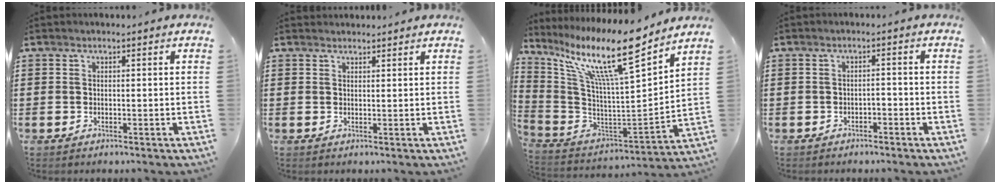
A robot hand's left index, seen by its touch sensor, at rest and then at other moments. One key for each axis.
{"total": 1.2, "fx": 1.2, "fy": 0.2, "fz": 0.1, "tx": -0.003, "ty": 0.000, "tz": 0.024}
{"total": 15.1, "fx": 11.1, "fy": 1.4, "fz": 10.1, "tx": -0.218, "ty": -0.072, "tz": 0.181}
{"total": 1.6, "fx": -1.6, "fy": 0.3, "fz": 0.2, "tx": -0.012, "ty": -0.001, "tz": -0.036}